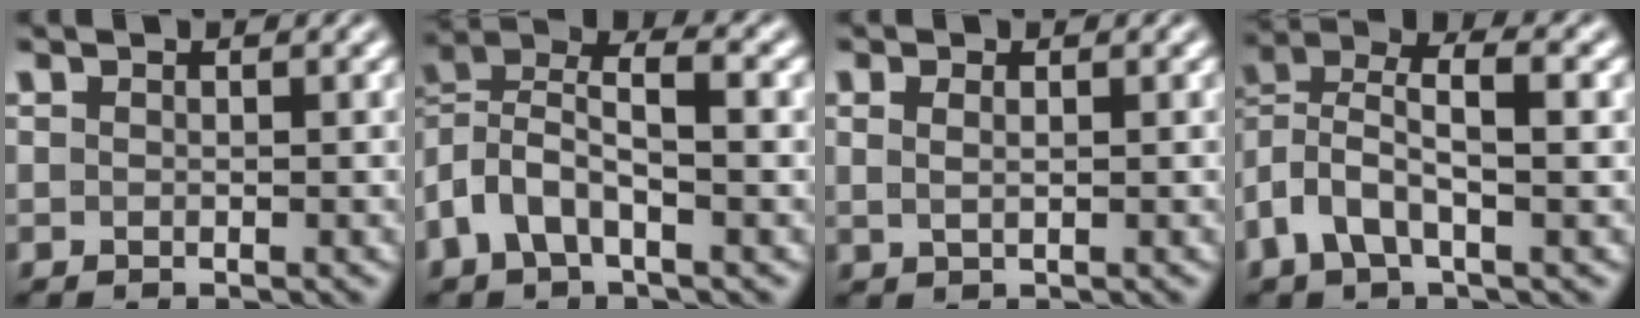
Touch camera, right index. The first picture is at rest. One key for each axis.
{"total": 8.1, "fx": 1.2, "fy": 5.7, "fz": 5.7, "tx": -0.131, "ty": -0.005, "tz": 0.012}
{"total": 0.9, "fx": 0.5, "fy": -0.4, "fz": 0.6, "tx": -0.008, "ty": -0.005, "tz": 0.019}
{"total": 6.8, "fx": 1.5, "fy": 4.4, "fz": 4.9, "tx": -0.115, "ty": -0.009, "tz": 0.023}